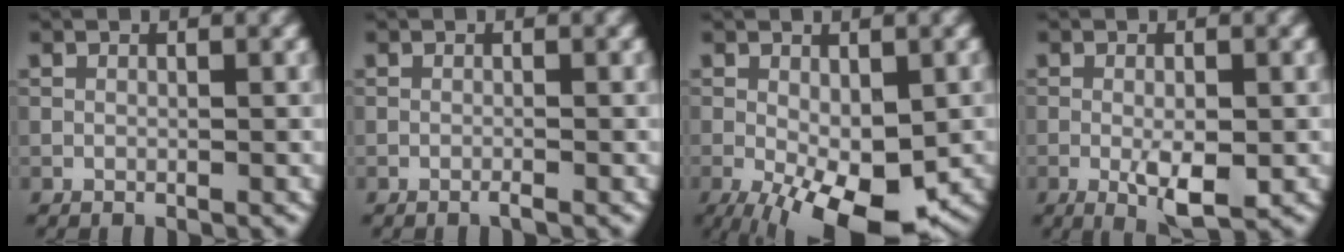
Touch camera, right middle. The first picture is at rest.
{"total": 0.6, "force": [-0.4, 0.0, 0.5], "torque": [-0.007, -0.003, -0.010]}
{"total": 9.1, "force": [-3.3, 3.8, 7.6], "torque": [-0.147, -0.026, -0.038]}
{"total": 3.7, "force": [-1.0, 1.2, 3.4], "torque": [-0.057, -0.005, -0.012]}